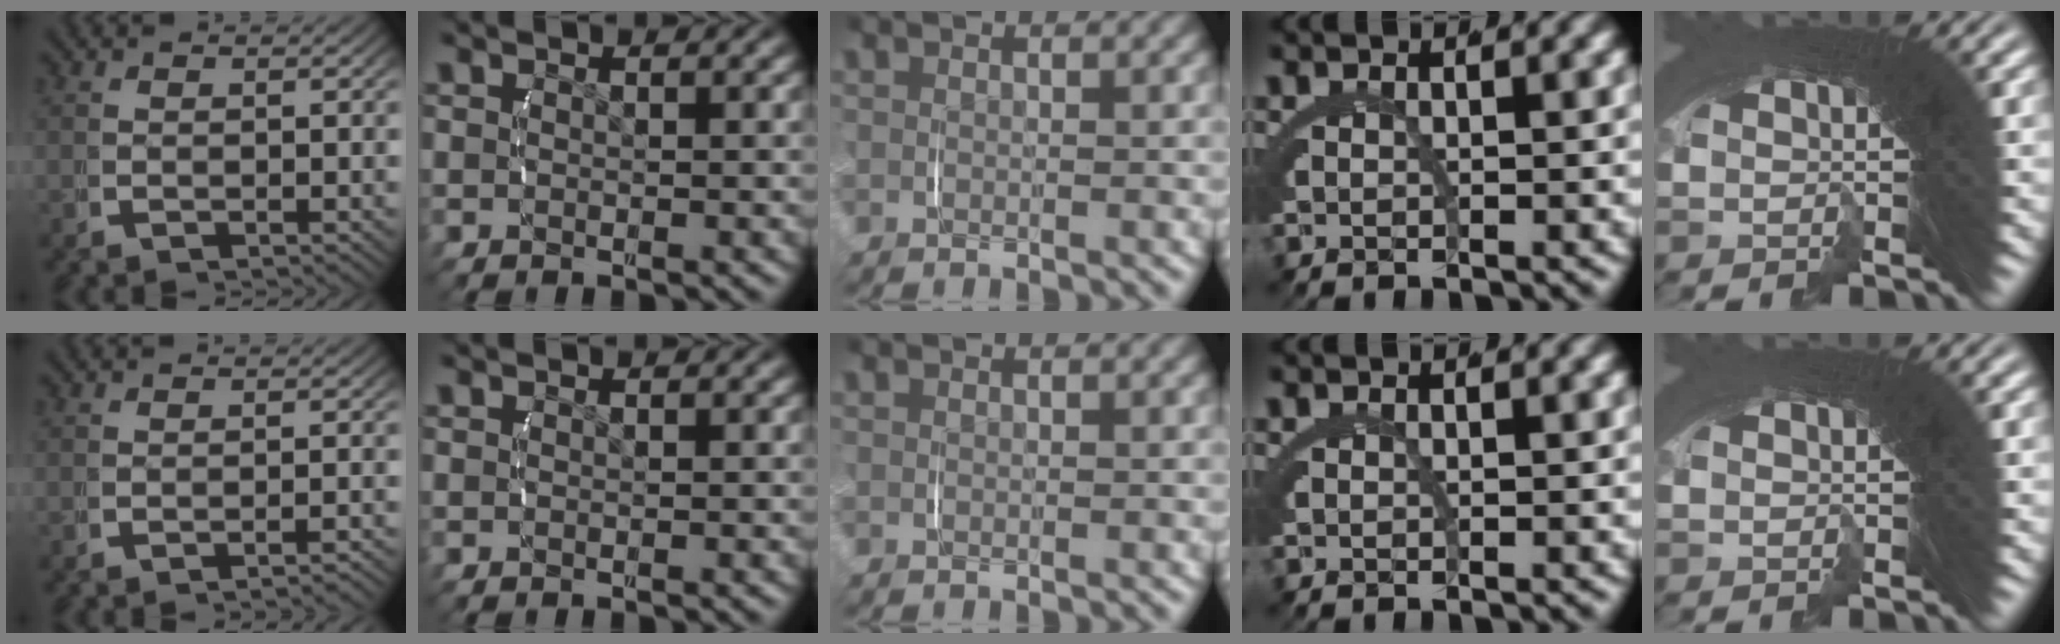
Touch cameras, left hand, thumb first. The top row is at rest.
{"thumb": {"total": 1.4, "force": [-1.2, -0.1, 0.6], "torque": [-0.011, 0.005, -0.020]}}